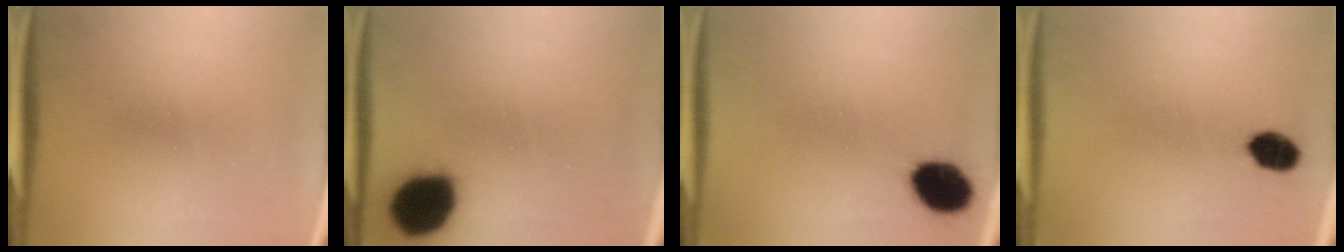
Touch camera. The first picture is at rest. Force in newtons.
{"total": 17.1}
{"total": 10.7}
{"total": 5.6}